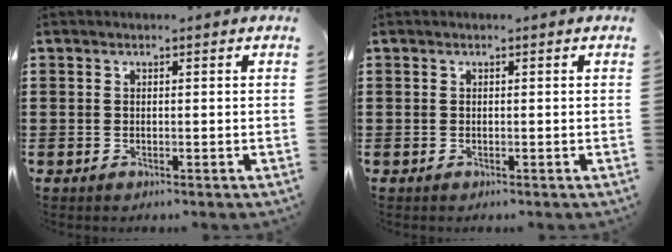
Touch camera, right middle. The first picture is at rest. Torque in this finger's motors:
{"motor_torque": [-0.01, 0.00, 0.00, 0.00]}